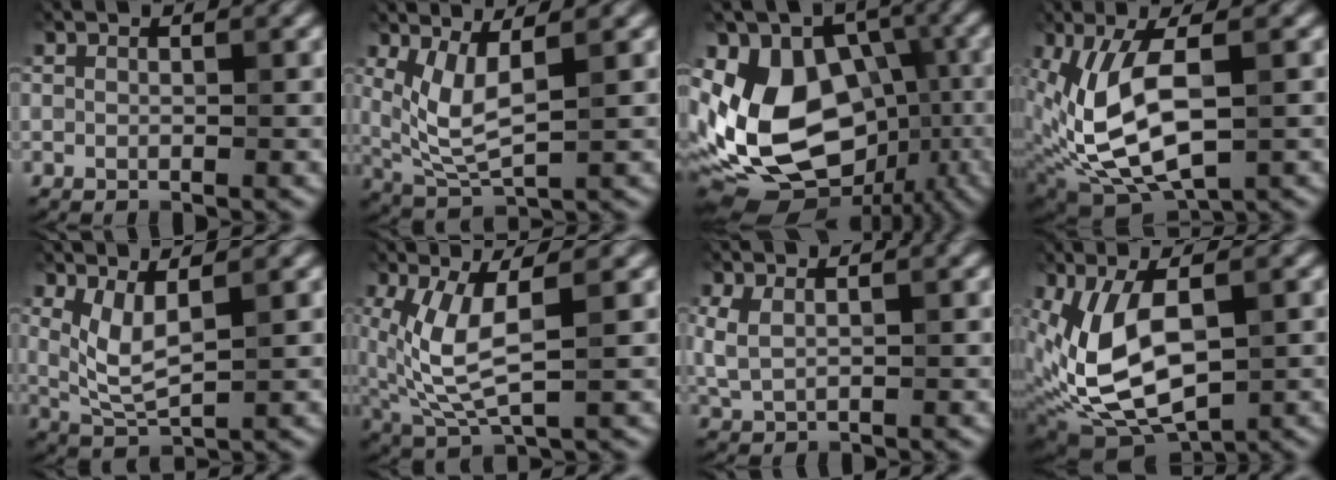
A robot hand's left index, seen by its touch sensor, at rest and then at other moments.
{"total": 3.8, "force": [0.9, 1.2, 3.5], "torque": [-0.088, -0.009, 0.038]}
{"total": 14.3, "force": [-2.7, 10.7, 9.1], "torque": [-0.162, -0.004, -0.031]}
{"total": 8.8, "force": [0.4, 3.6, 8.0], "torque": [-0.184, -0.001, 0.021]}
{"total": 3.0, "force": [0.9, 0.8, 2.7], "torque": [-0.069, -0.007, 0.034]}
{"total": 5.8, "force": [0.7, 1.8, 5.4], "torque": [-0.142, -0.012, 0.035]}
{"total": 1.6, "force": [0.5, 0.7, 1.4], "torque": [-0.042, 0.002, 0.023]}
{"total": 8.1, "force": [0.1, 4.2, 6.9], "torque": [-0.165, -0.010, 0.018]}